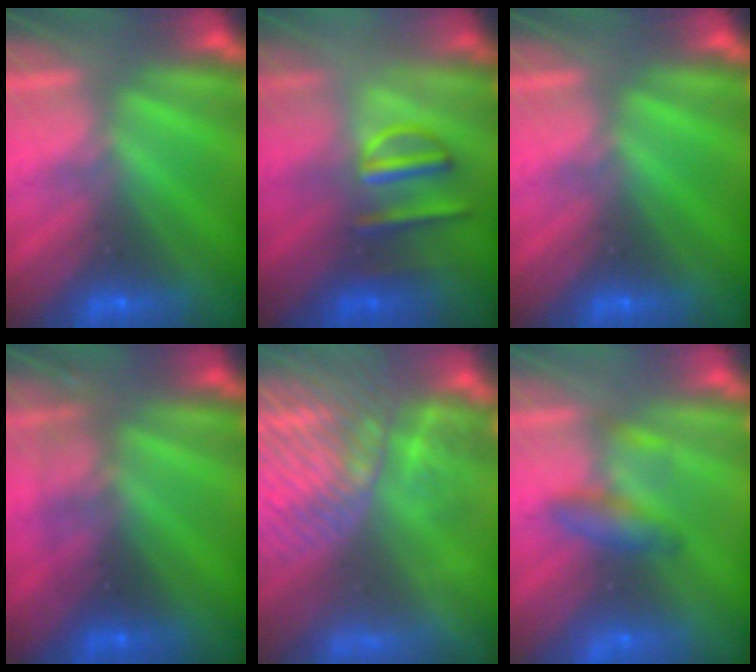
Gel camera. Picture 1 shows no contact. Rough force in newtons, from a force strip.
{"total": 3.3}
{"total": 0.0}
{"total": 2.7}
{"total": 10.8}
{"total": 2.1}